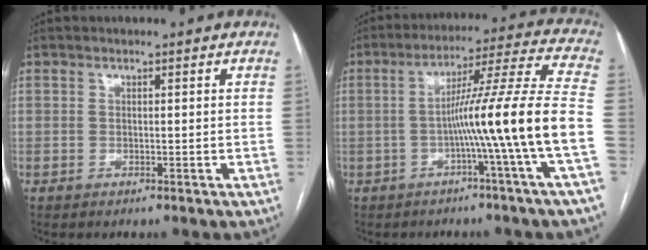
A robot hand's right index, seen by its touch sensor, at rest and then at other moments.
{"total": 14.9, "force": [-3.8, -3.0, 14.1], "torque": [-0.210, 0.007, -0.070]}